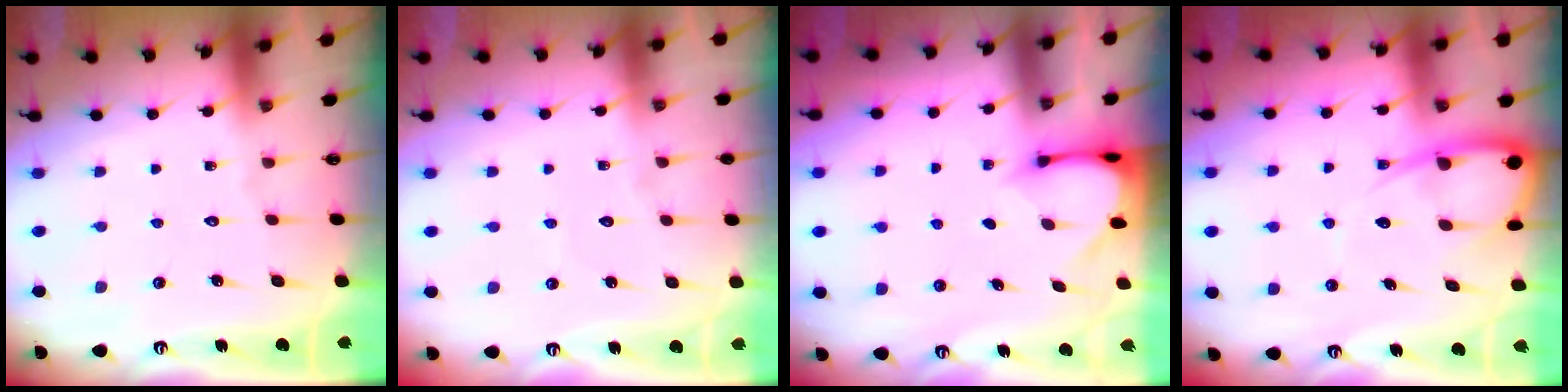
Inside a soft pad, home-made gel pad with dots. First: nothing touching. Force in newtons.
{"total": 2.9, "press": 2.9, "slide": 0.3}
{"total": 3.2, "press": 3.2, "slide": 0.3}
{"total": 8.1, "press": 8.1, "slide": 0.9}